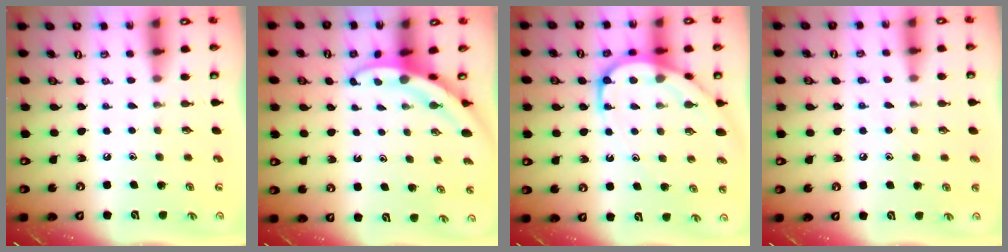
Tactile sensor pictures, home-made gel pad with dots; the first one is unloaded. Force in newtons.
{"total": 3.1, "press": 3.1, "slide": 0.2}
{"total": 12.0, "press": 12.0, "slide": 1.3}
{"total": 5.5, "press": 5.4, "slide": 0.7}